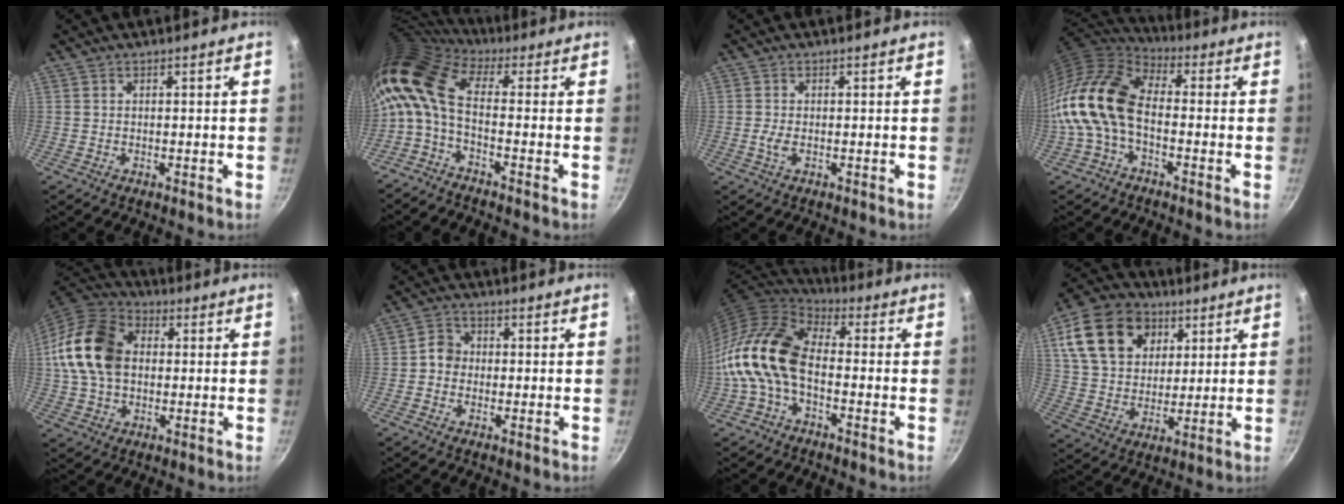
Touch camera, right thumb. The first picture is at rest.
{"total": 12.3, "force": [0.4, 5.8, 10.9], "torque": [-0.235, 0.023, -0.012]}
{"total": 1.8, "force": [-0.3, 0.7, 1.6], "torque": [-0.037, -0.001, -0.006]}
{"total": 14.3, "force": [-2.9, 8.6, 11.1], "torque": [-0.202, 0.036, -0.076]}
{"total": 17.0, "force": [1.6, 12.3, 11.7], "torque": [-0.210, 0.026, 0.016]}
{"total": 3.8, "force": [-0.4, 3.4, 1.7], "torque": [-0.009, 0.013, -0.019]}
{"total": 14.0, "force": [-3.1, 8.3, 10.8], "torque": [-0.195, 0.038, -0.081]}
{"total": 18.3, "force": [7.2, 13.5, 10.1], "torque": [-0.160, -0.006, 0.126]}